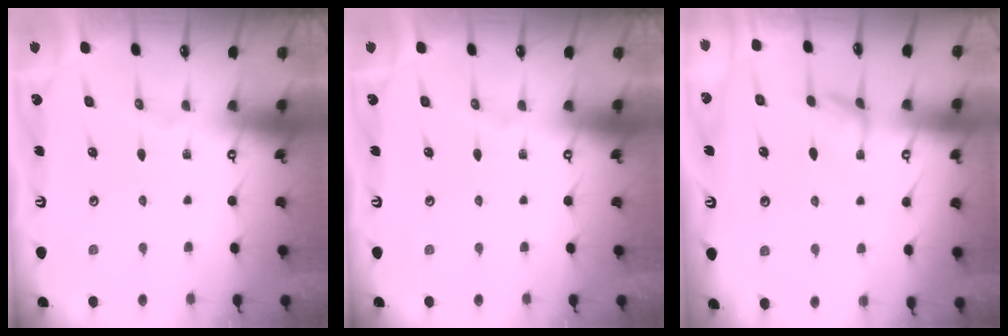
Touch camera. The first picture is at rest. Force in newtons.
{"total": 0.0}
{"total": 1.9, "press": 1.9, "slide": 0.5}